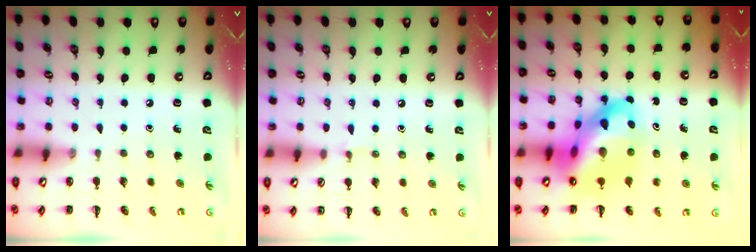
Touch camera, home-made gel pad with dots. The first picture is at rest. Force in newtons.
{"total": 3.9, "press": 3.6, "slide": 1.4}
{"total": 18.7, "press": 18.0, "slide": 4.9}